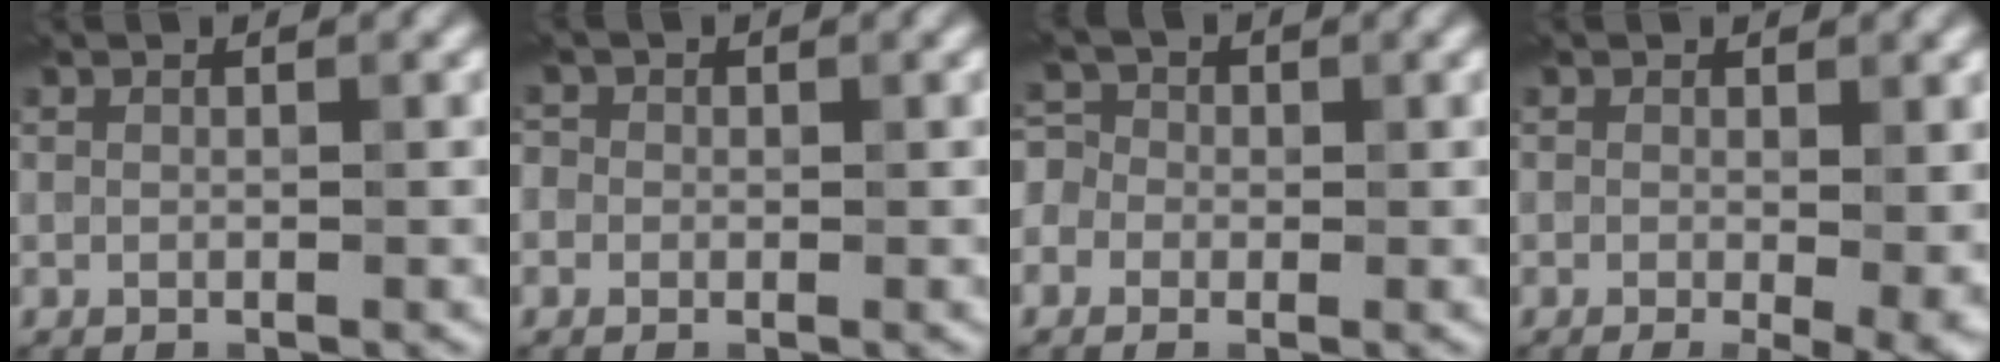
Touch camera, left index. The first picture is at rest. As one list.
[{"total": 1.3, "force": [0.1, 1.3, 0.1], "torque": [0.011, 0.001, -0.007]}, {"total": 3.3, "force": [-0.8, 3.2, 0.7], "torque": [0.005, 0.016, -0.049]}, {"total": 4.5, "force": [-0.9, 1.5, 4.2], "torque": [-0.047, -0.018, -0.001]}]